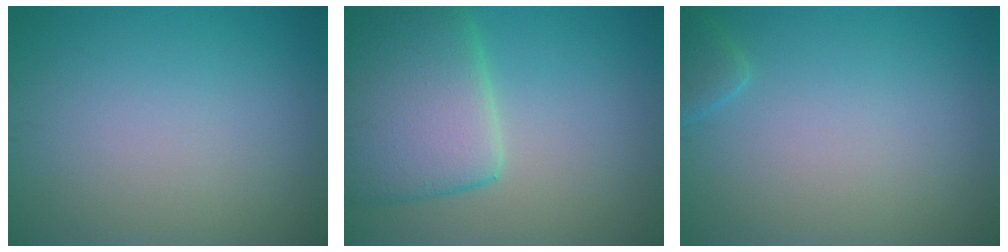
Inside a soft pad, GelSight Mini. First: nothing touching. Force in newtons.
{"total": 8.9, "press": 8.9, "slide": 0.5}
{"total": 1.3, "press": 1.3, "slide": 0.1}